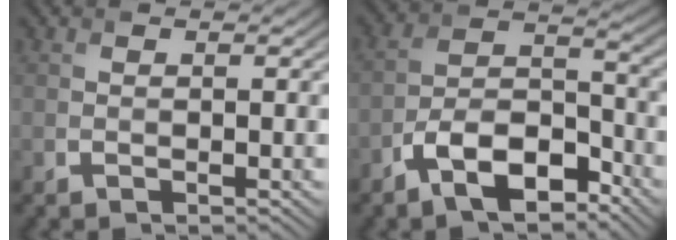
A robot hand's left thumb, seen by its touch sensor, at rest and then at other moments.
{"total": 9.0, "force": [-6.0, 4.1, 5.4], "torque": [-0.094, 0.000, -0.123]}